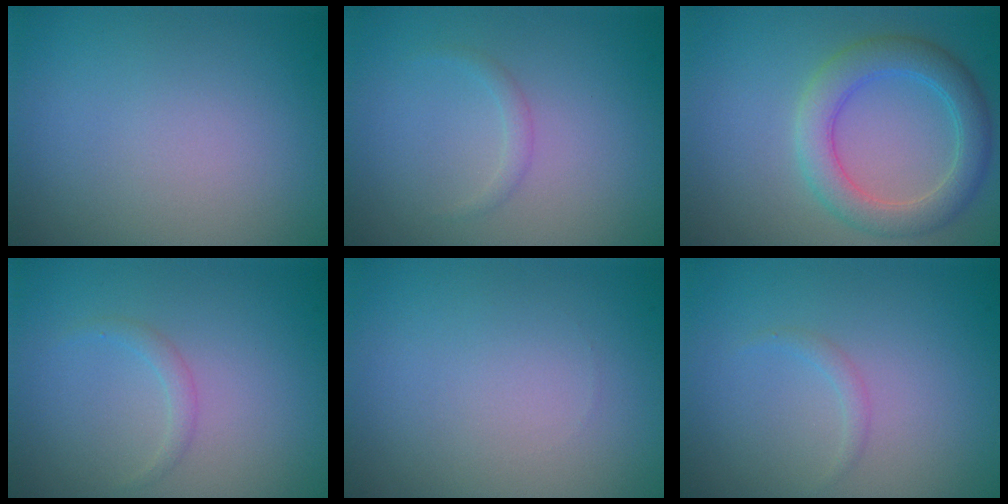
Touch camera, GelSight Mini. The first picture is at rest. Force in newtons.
{"total": 0.8, "press": 0.8, "slide": 0.1}
{"total": 4.4, "press": 4.4, "slide": 0.2}
{"total": 1.0, "press": 1.0, "slide": 0.0}
{"total": 0.0}
{"total": 0.7, "press": 0.7, "slide": 0.0}